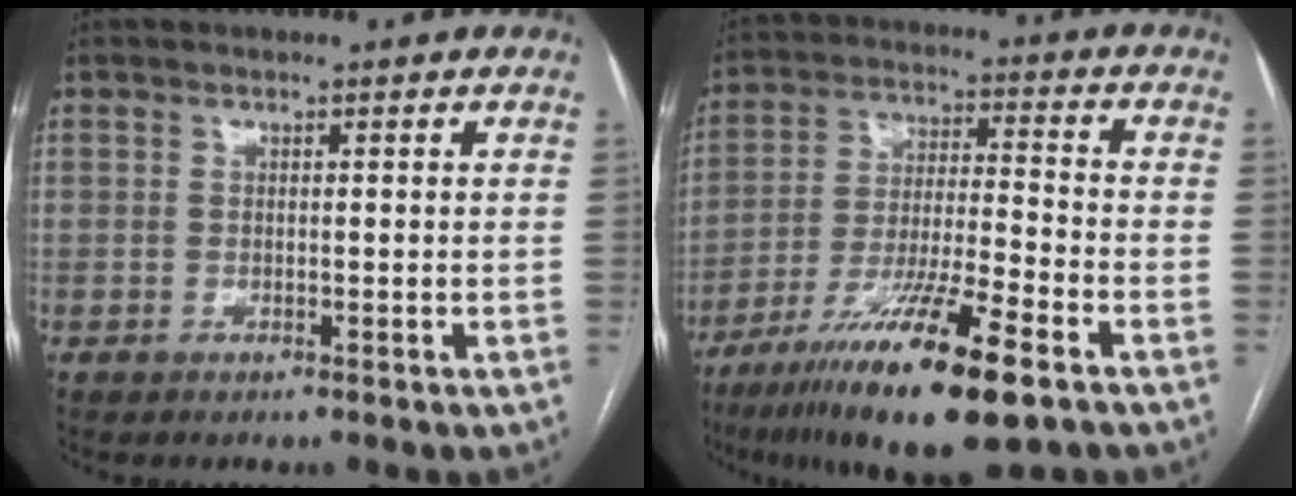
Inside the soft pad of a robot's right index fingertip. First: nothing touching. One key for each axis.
{"total": 17.6, "fx": -10.6, "fy": 1.5, "fz": 14.0, "tx": -0.249, "ty": -0.040, "tz": -0.185}